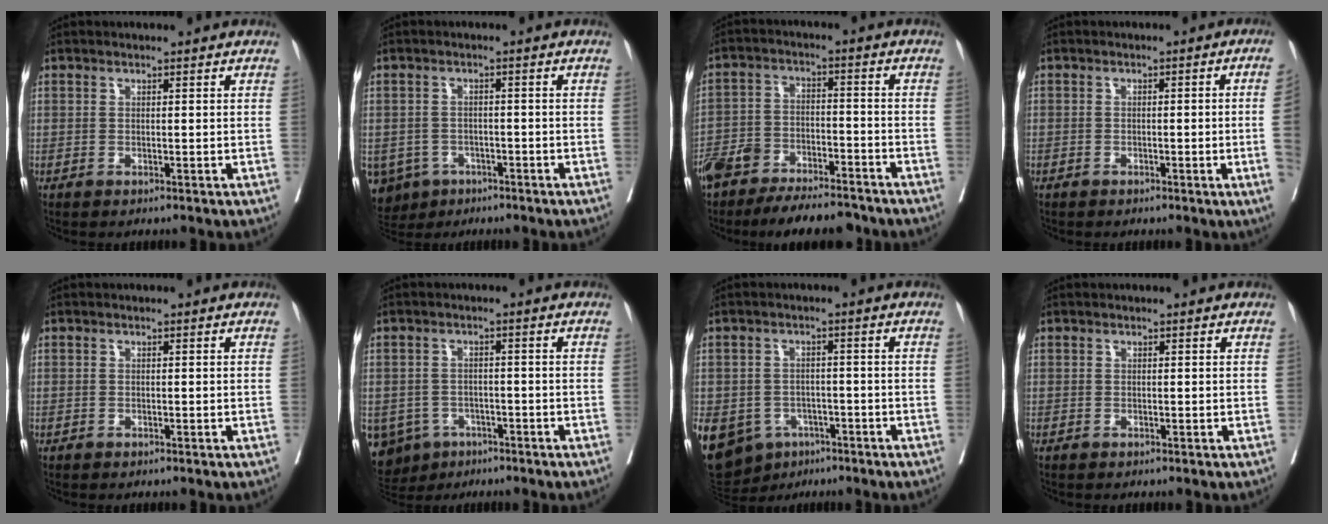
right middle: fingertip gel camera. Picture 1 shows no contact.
{"total": 8.5, "force": [-4.7, 6.8, 1.9], "torque": [-0.051, 0.000, -0.066]}
{"total": 15.3, "force": [-13.0, 4.6, 6.5], "torque": [-0.112, 0.009, -0.203]}
{"total": 4.2, "force": [-1.0, -0.6, 4.0], "torque": [-0.047, 0.003, -0.013]}
{"total": 0.0}
{"total": 9.8, "force": [-5.3, 7.9, 2.2], "torque": [-0.065, 0.002, -0.071]}
{"total": 19.1, "force": [-8.7, 15.2, 7.7], "torque": [-0.234, -0.001, -0.115]}
{"total": 0.0}